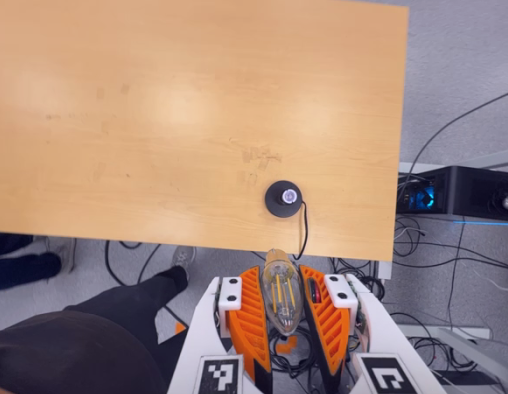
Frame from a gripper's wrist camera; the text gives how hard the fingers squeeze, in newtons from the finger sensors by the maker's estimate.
{"total": 8.4, "left": 8.0, "right": 8.9}